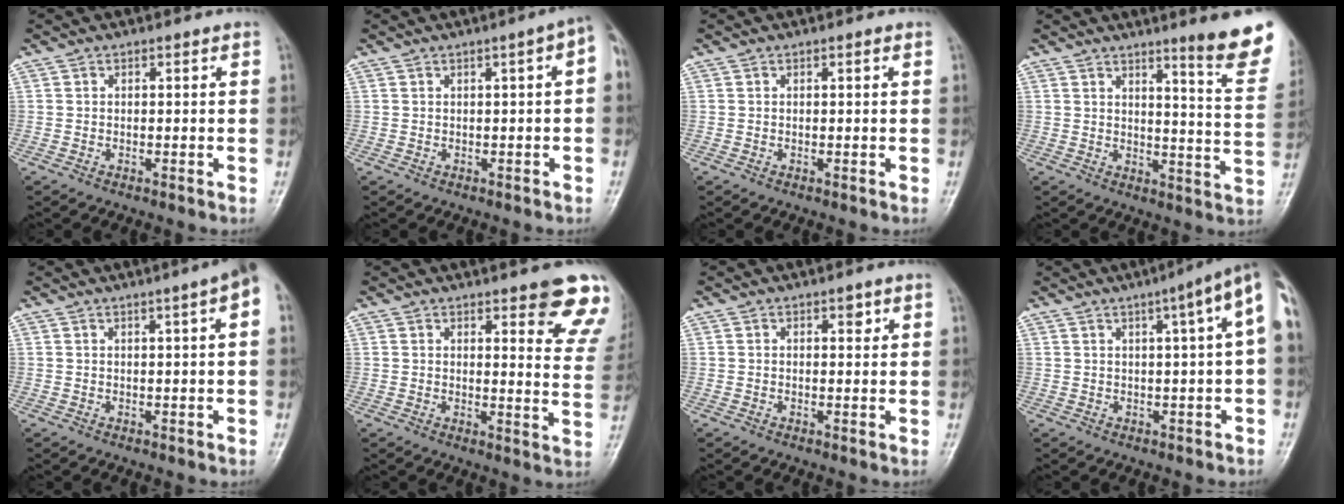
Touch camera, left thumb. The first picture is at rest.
{"total": 3.7, "force": [0.3, 0.7, 3.6], "torque": [-0.038, 0.017, -0.004]}
{"total": 0.0}
{"total": 13.5, "force": [9.8, 1.0, 9.2], "torque": [-0.093, -0.072, 0.118]}
{"total": 4.5, "force": [1.6, 0.1, 4.2], "torque": [-0.050, 0.010, 0.018]}
{"total": 12.9, "force": [9.2, 3.3, 8.4], "torque": [-0.056, -0.050, 0.092]}
{"total": 1.3, "force": [0.7, 0.6, 0.9], "torque": [-0.001, 0.000, 0.008]}
{"total": 8.3, "force": [2.2, 0.7, 7.9], "torque": [-0.099, 0.025, 0.020]}